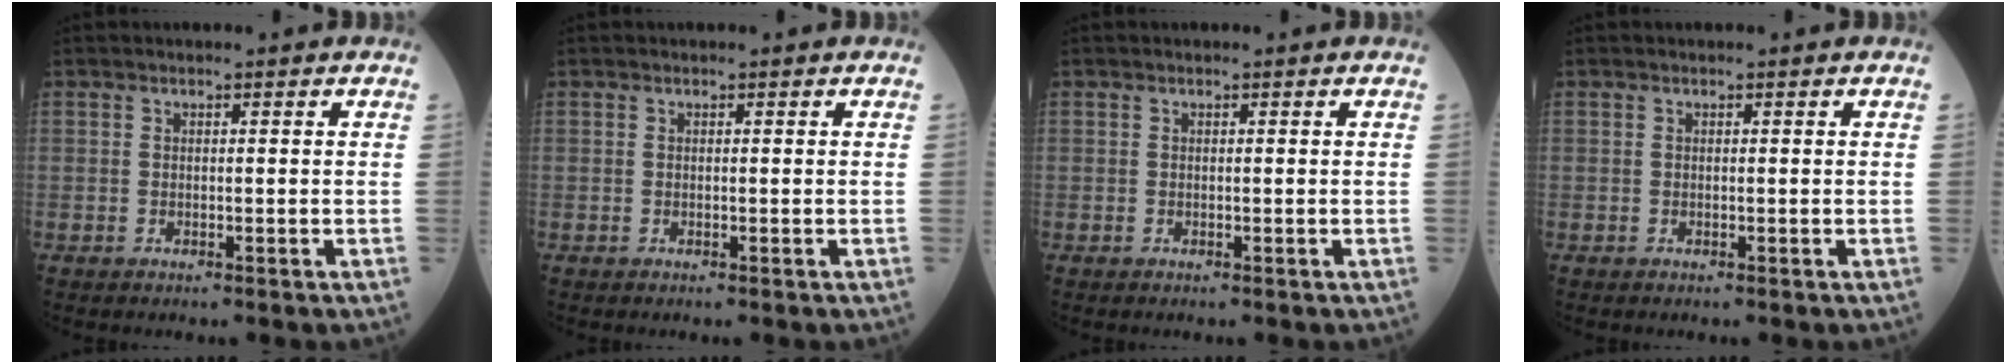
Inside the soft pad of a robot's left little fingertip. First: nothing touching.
{"total": 0.0}
{"total": 0.0}
{"total": 0.0}